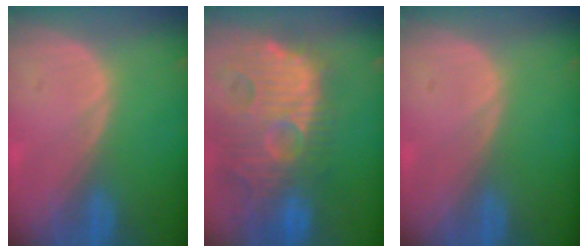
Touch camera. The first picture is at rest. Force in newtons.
{"total": 14.4, "press": 12.6, "slide": 7.1}
{"total": 0.0}